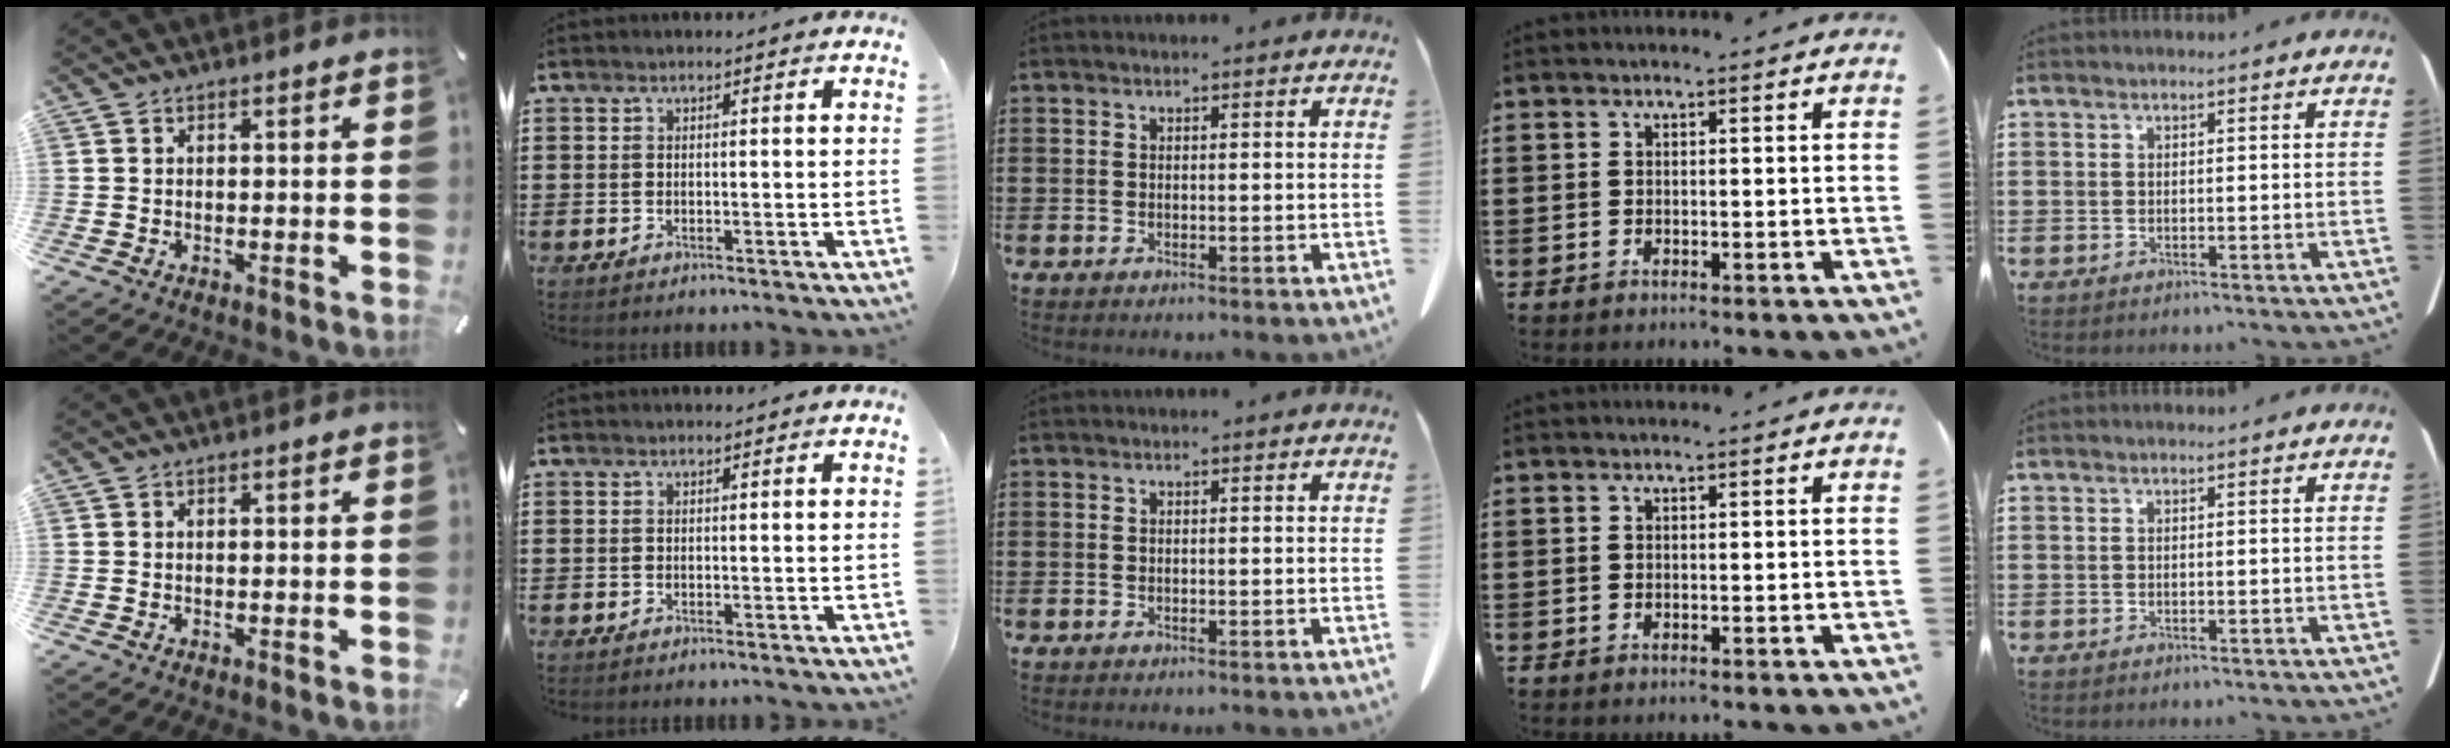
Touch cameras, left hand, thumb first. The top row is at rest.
{}